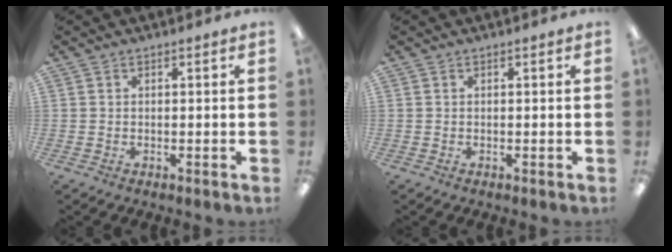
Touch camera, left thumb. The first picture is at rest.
{"total": 0.0}